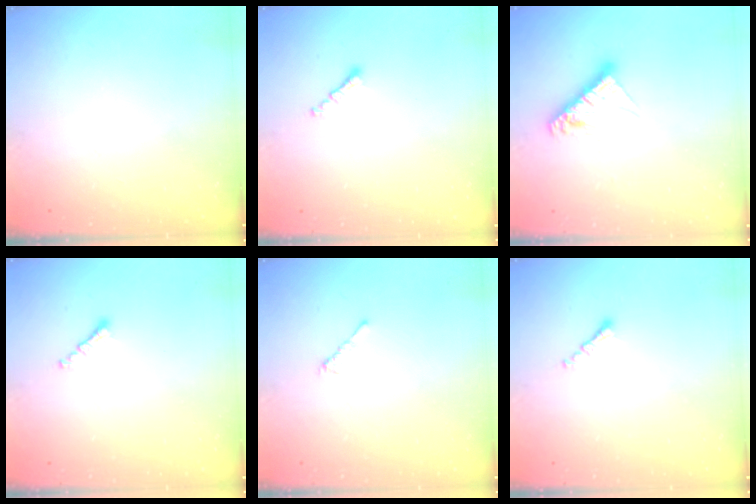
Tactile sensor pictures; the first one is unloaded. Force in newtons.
{"total": 1.2, "press": 1.1, "slide": 0.5}
{"total": 8.4, "press": 8.4, "slide": 0.3}
{"total": 1.2, "press": 1.1, "slide": 0.5}
{"total": 2.3, "press": 2.2, "slide": 0.6}
{"total": 1.3, "press": 1.2, "slide": 0.5}